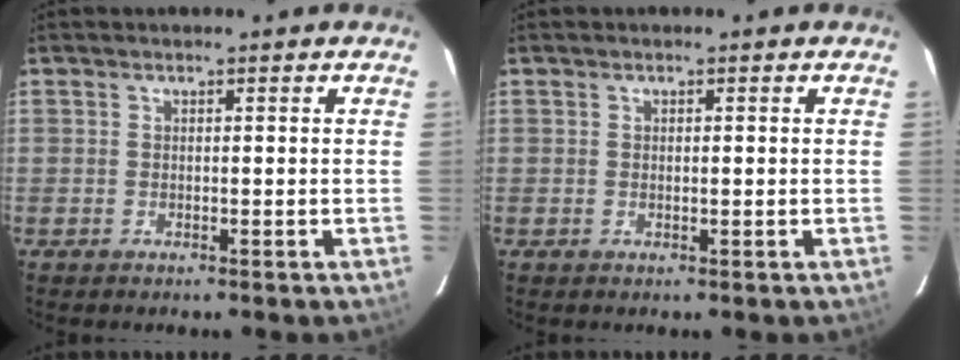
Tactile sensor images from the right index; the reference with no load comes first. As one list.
[{"total": 0.6, "force": [0.2, 0.1, 0.5], "torque": [-0.009, 0.002, 0.004]}]